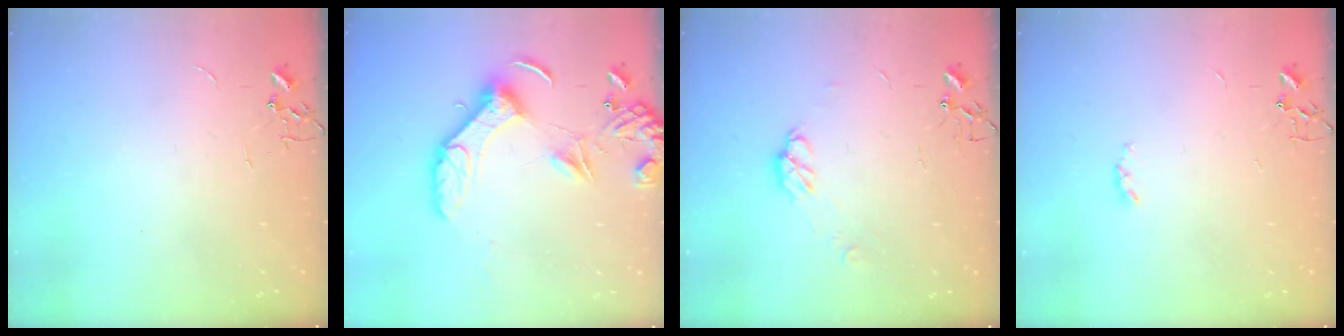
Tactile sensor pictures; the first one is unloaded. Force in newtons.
{"total": 13.1, "press": 12.9, "slide": 2.6}
{"total": 6.3, "press": 6.3, "slide": 0.5}
{"total": 2.9, "press": 2.9, "slide": 0.5}